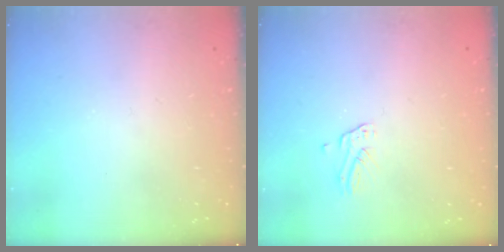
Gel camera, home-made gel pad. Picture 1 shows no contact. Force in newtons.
{"total": 2.6, "press": 2.6, "slide": 0.2}